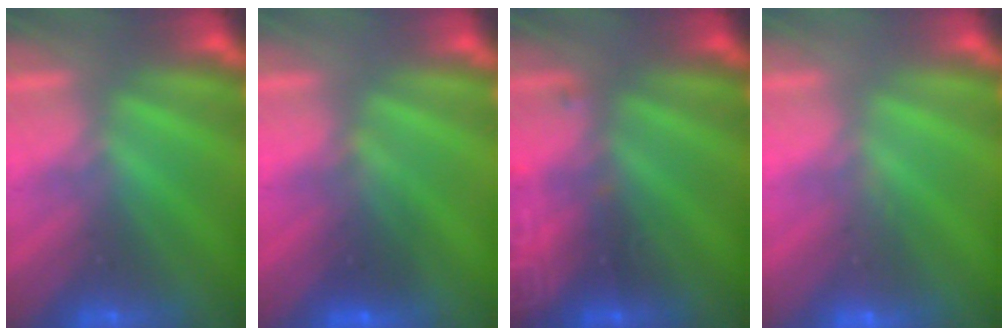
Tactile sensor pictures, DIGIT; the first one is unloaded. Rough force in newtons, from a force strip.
{"total": 2.8}
{"total": 2.9}
{"total": 2.9}